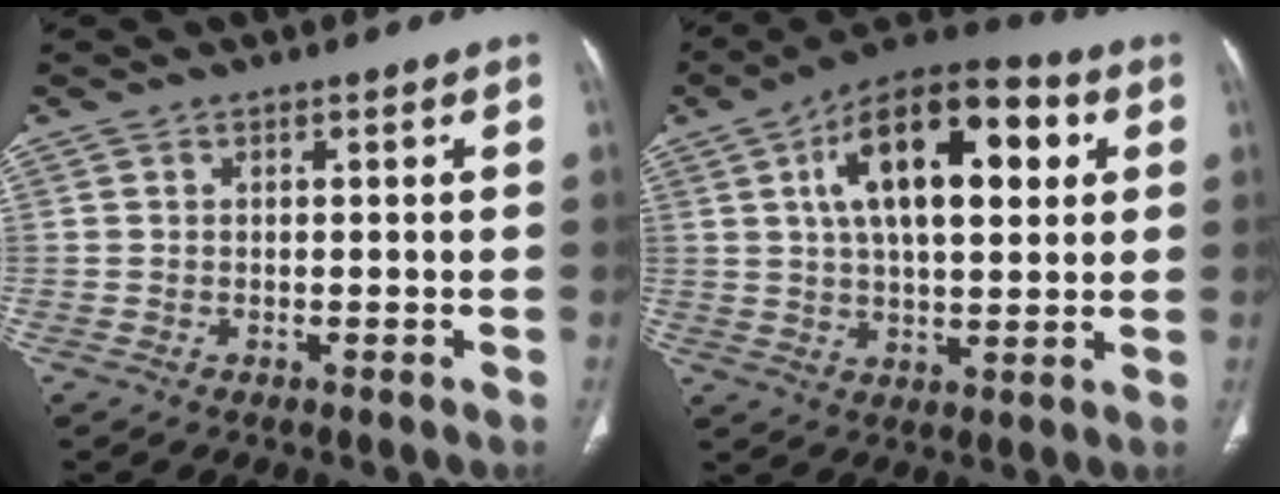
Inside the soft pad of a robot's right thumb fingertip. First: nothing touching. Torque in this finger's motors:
{"motor_torque": [0.55, 4.46, 1.71, 0.34, 0.17]}